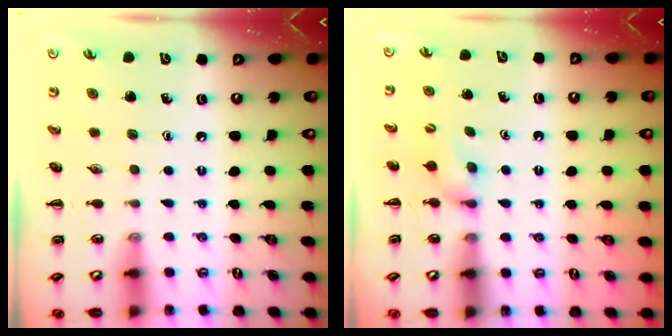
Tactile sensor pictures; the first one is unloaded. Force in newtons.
{"total": 6.6, "press": 6.3, "slide": 1.8}